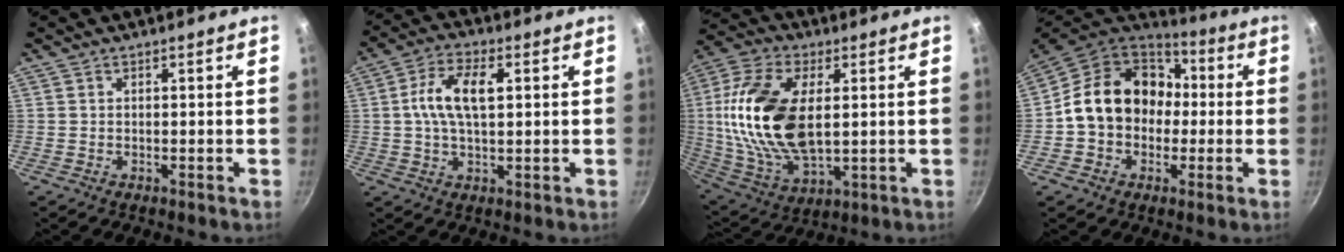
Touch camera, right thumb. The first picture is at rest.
{"total": 9.6, "force": [1.7, 5.0, 8.0], "torque": [-0.142, 0.016, 0.023]}
{"total": 21.6, "force": [2.6, 11.7, 18.0], "torque": [-0.354, -0.002, 0.050]}
{"total": 18.3, "force": [0.3, 15.1, 10.3], "torque": [-0.143, 0.053, -0.005]}